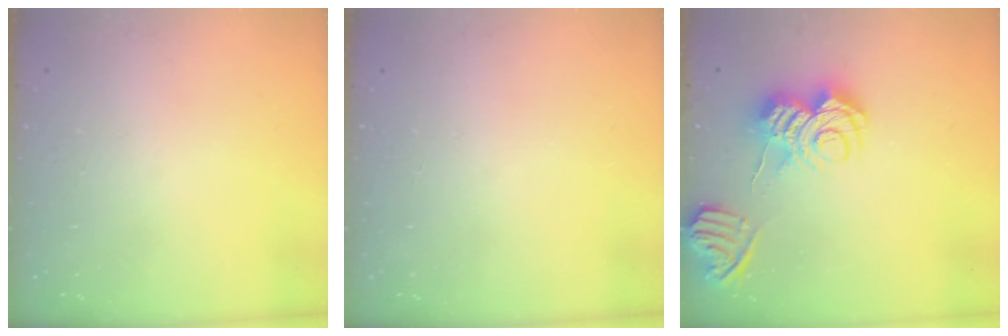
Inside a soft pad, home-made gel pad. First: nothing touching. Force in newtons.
{"total": 0.0}
{"total": 11.2, "press": 11.2, "slide": 1.3}